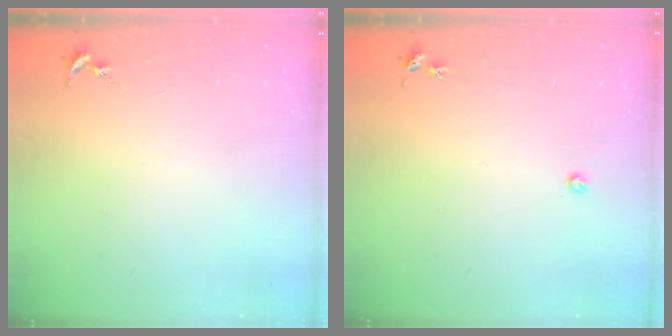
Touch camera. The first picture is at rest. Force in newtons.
{"total": 2.4, "press": 2.4, "slide": 0.3}